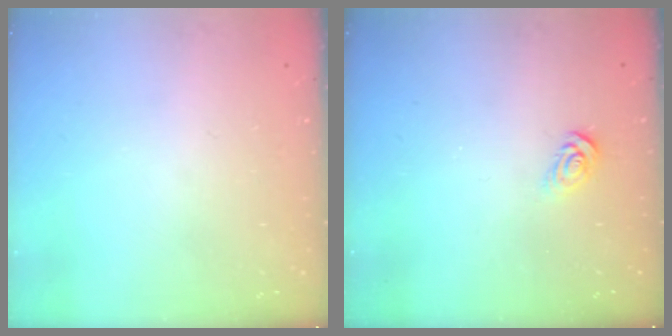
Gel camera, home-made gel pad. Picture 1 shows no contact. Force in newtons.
{"total": 3.7, "press": 3.7, "slide": 0.4}